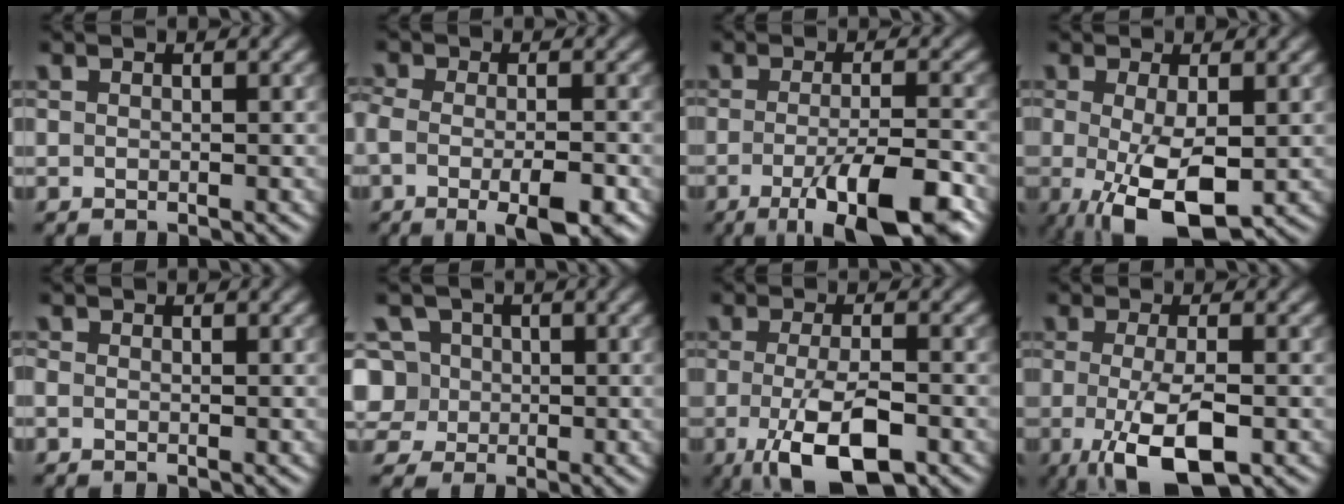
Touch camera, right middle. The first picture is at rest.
{"total": 6.2, "force": [-3.0, 2.2, 5.0], "torque": [-0.086, -0.012, -0.046]}
{"total": 9.0, "force": [-4.4, 2.3, 7.6], "torque": [-0.109, -0.010, -0.069]}
{"total": 6.2, "force": [-1.2, 2.1, 5.7], "torque": [-0.112, -0.018, -0.015]}
{"total": 0.5, "force": [-0.3, 0.2, 0.3], "torque": [-0.009, -0.006, -0.008]}
{"total": 6.3, "force": [0.7, 5.8, 2.5], "torque": [-0.045, 0.035, -0.009]}
{"total": 7.2, "force": [-2.7, 2.3, 6.2], "torque": [-0.114, -0.011, -0.047]}
{"total": 6.7, "force": [-2.0, 2.1, 6.0], "torque": [-0.110, -0.015, -0.034]}